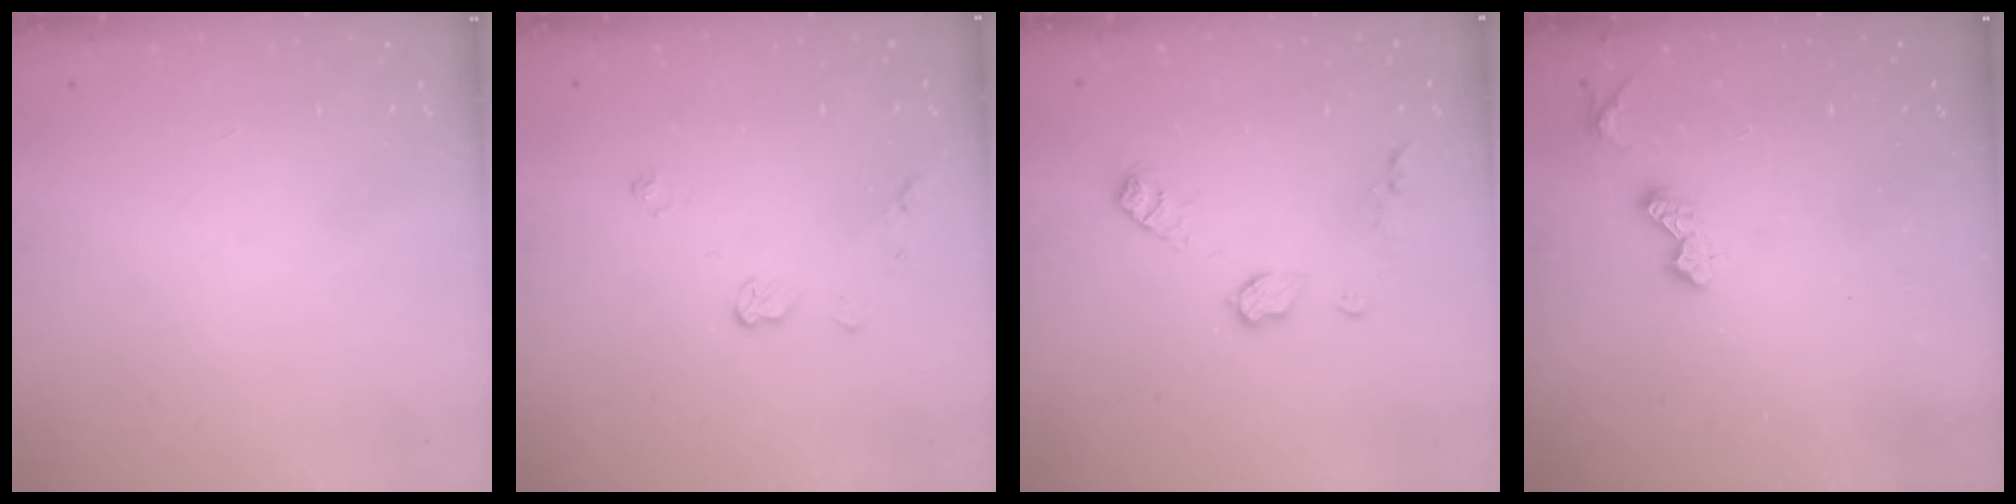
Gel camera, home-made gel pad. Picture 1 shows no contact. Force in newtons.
{"total": 5.0, "press": 5.0, "slide": 0.3}
{"total": 8.3, "press": 8.3, "slide": 0.2}
{"total": 4.1, "press": 4.1, "slide": 0.6}